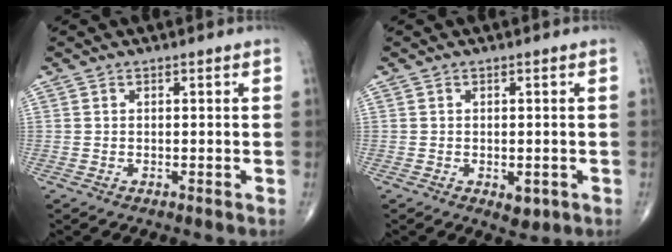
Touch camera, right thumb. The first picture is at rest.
{"total": 2.7, "force": [-0.8, 1.6, 2.0], "torque": [-0.017, -0.003, -0.004]}